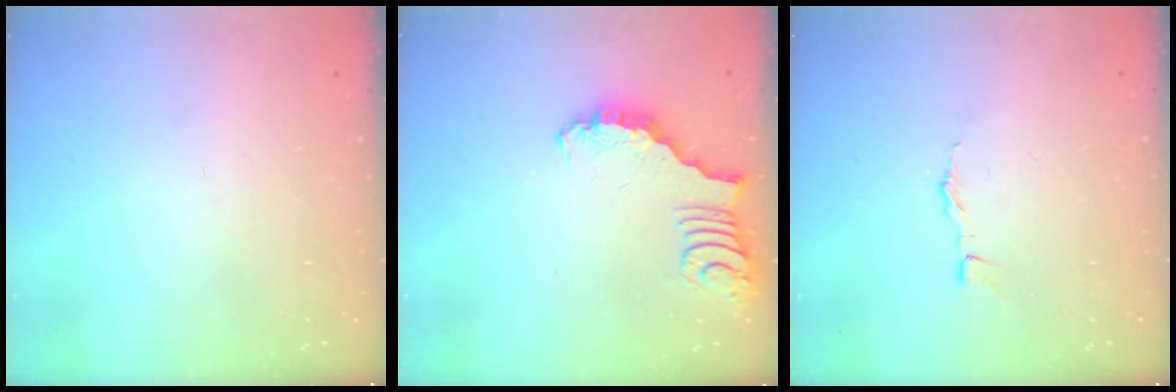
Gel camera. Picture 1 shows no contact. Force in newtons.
{"total": 3.0, "press": 2.9, "slide": 0.3}
{"total": 1.6, "press": 1.6, "slide": 0.1}